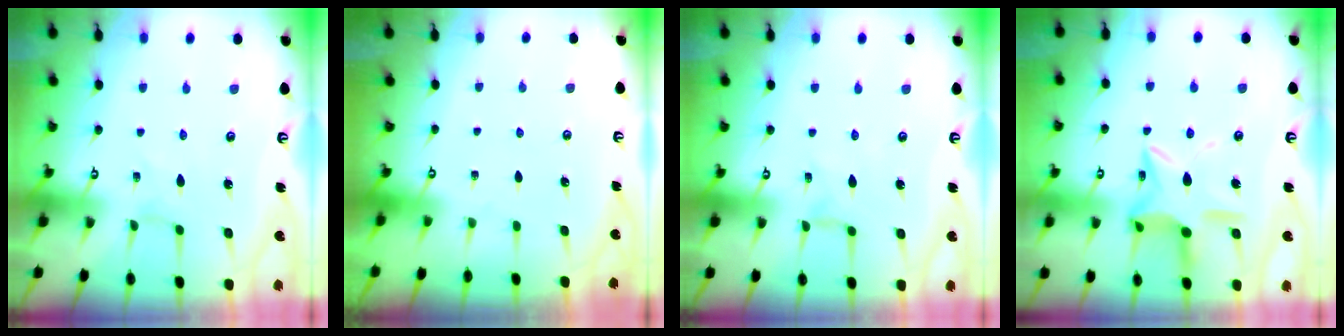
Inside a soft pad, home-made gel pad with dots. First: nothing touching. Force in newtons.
{"total": 0.0}
{"total": 0.5, "press": 0.5, "slide": 0.2}
{"total": 14.2, "press": 14.2, "slide": 1.2}